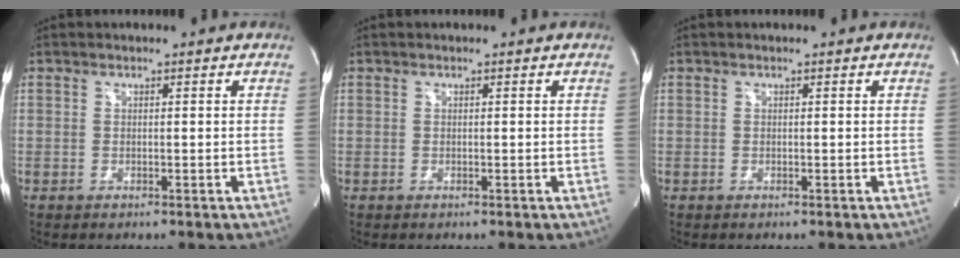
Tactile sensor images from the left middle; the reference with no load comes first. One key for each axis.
{"total": 0.0}
{"total": 0.0}